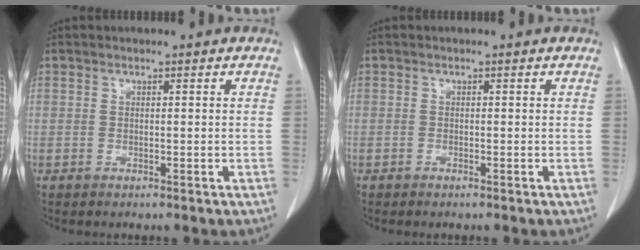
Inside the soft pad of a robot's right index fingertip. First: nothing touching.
{"total": 0.0}